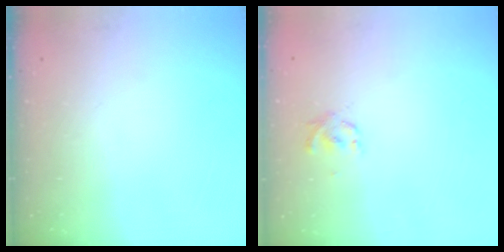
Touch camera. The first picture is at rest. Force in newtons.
{"total": 2.1, "press": 1.9, "slide": 0.8}